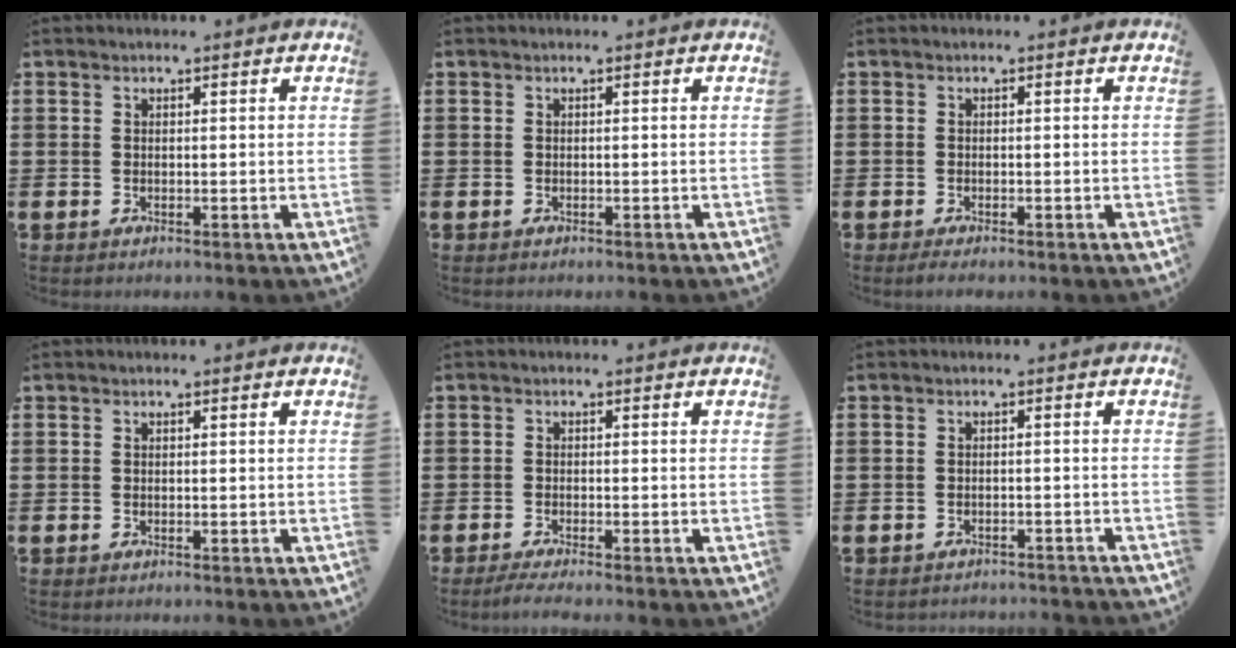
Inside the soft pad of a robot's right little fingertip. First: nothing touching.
{"total": 0.0}
{"total": 0.8, "force": [-0.7, 0.2, 0.5], "torque": [-0.010, -0.003, -0.013]}
{"total": 0.0}
{"total": 1.4, "force": [-1.0, 0.0, 0.9], "torque": [-0.014, -0.001, -0.019]}
{"total": 1.1, "force": [-1.1, 0.0, -0.1], "torque": [-0.003, 0.003, -0.024]}